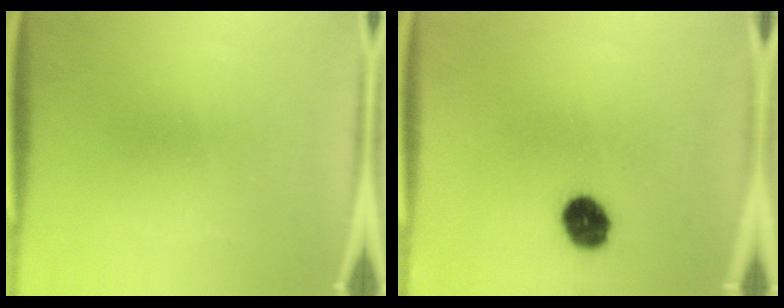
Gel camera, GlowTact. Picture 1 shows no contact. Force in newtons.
{"total": 7.1}